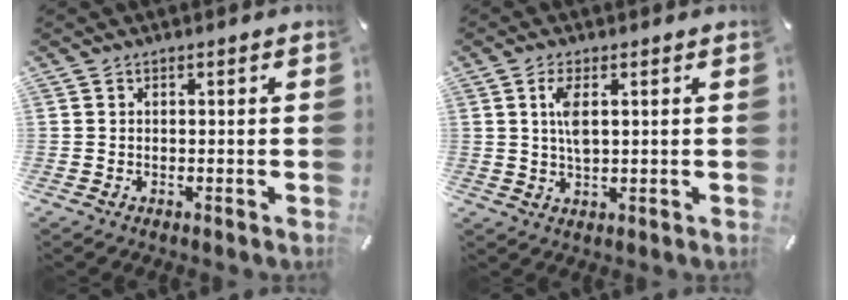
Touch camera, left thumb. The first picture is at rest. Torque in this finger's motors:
{"motor_torque": [0.40, 0.63, 0.44, -0.43, 0.28]}